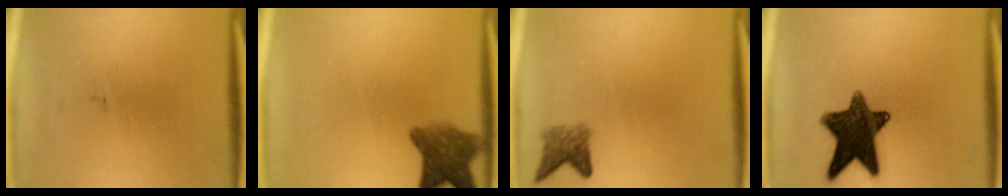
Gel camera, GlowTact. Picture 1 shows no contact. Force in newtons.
{"total": 6.4}
{"total": 2.8}
{"total": 13.0}